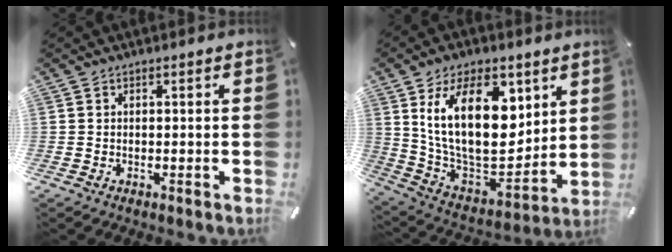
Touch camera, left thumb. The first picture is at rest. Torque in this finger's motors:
{"motor_torque": [3.14, 1.87, 1.09, 0.05, 0.93]}